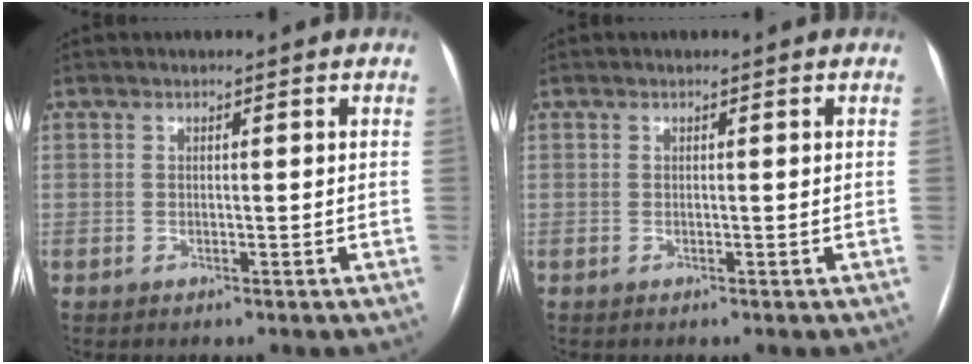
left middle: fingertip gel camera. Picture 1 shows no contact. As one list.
[{"total": 0.0}]